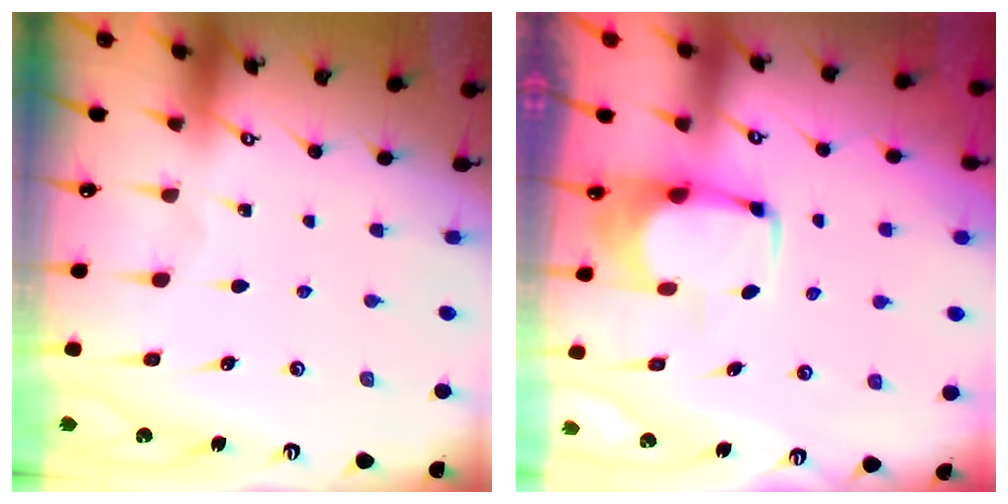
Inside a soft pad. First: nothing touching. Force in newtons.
{"total": 1.9, "press": 1.6, "slide": 1.0}